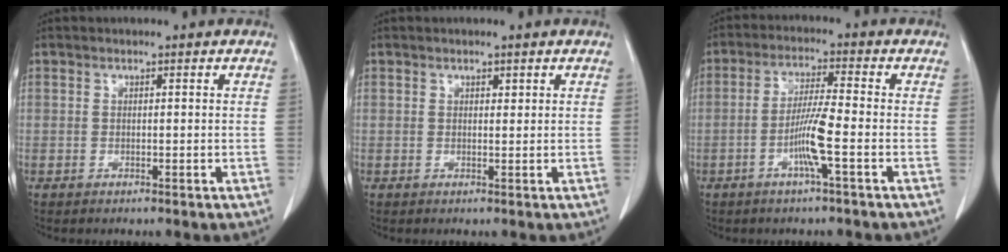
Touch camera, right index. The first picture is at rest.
{"total": 0.8, "force": [0.5, 0.4, 0.4], "torque": [-0.004, -0.004, 0.007]}
{"total": 6.5, "force": [-2.2, -0.4, 6.1], "torque": [-0.122, -0.003, -0.045]}